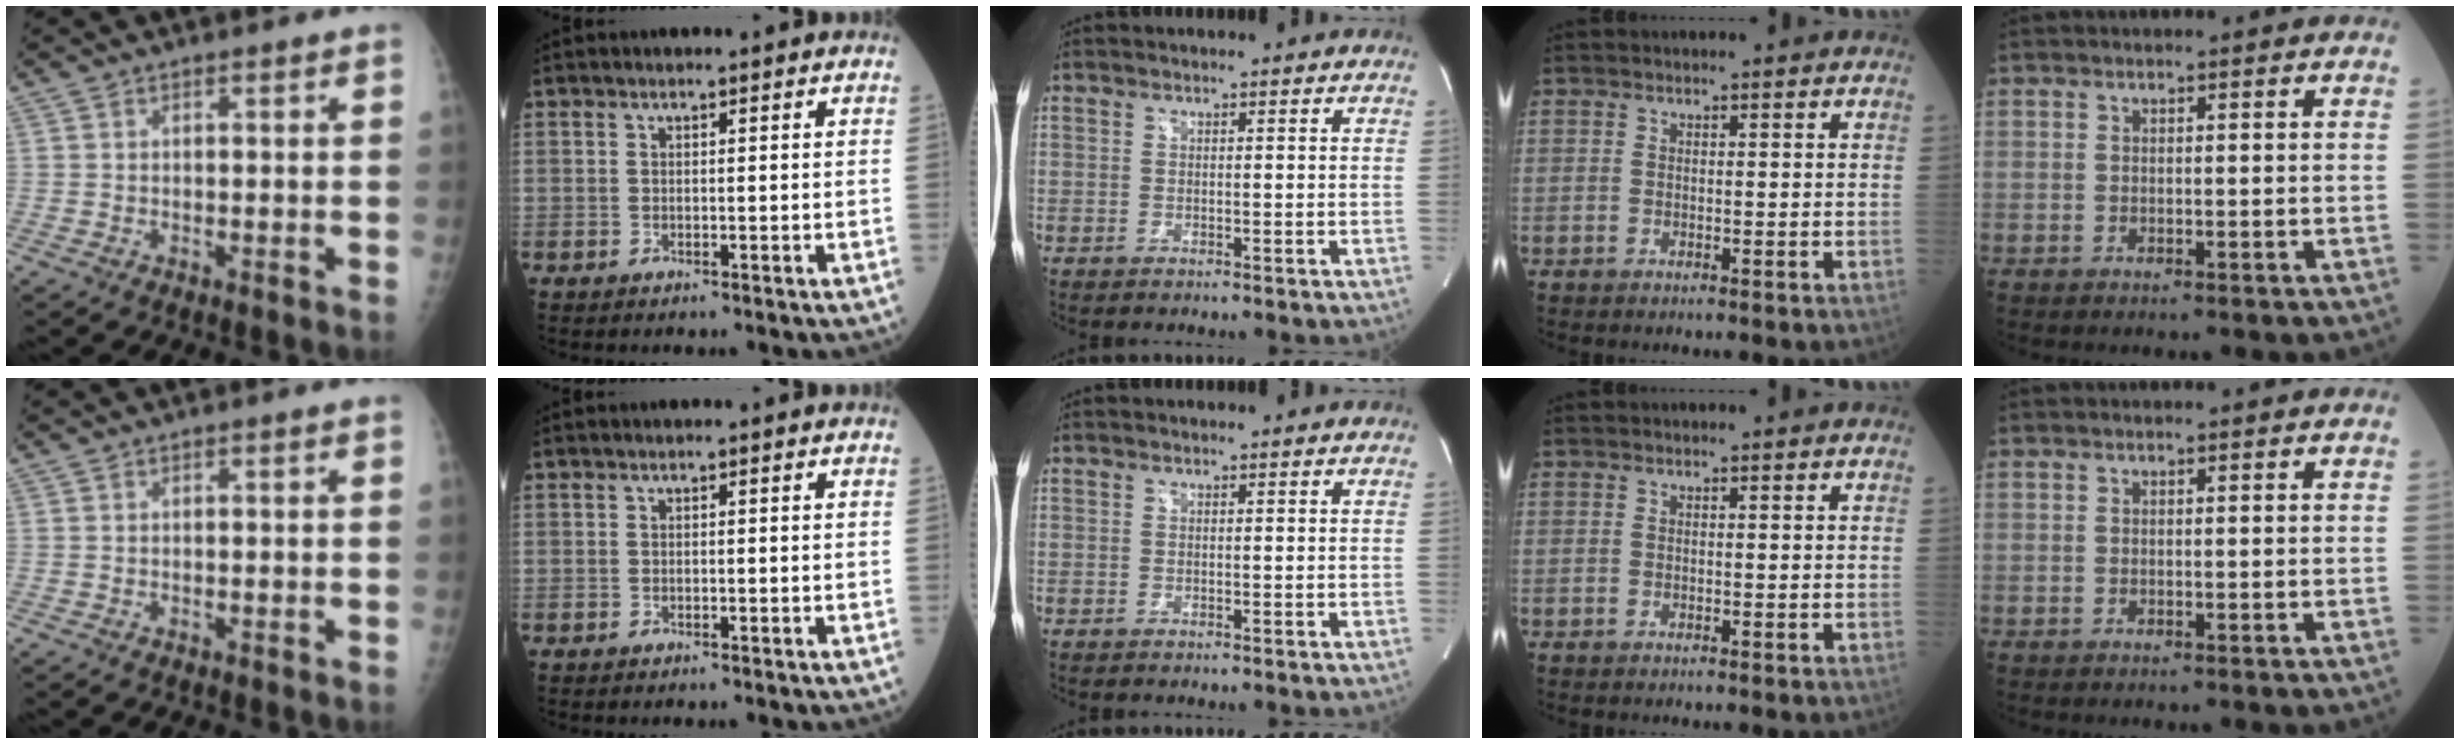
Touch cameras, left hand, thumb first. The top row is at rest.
{}